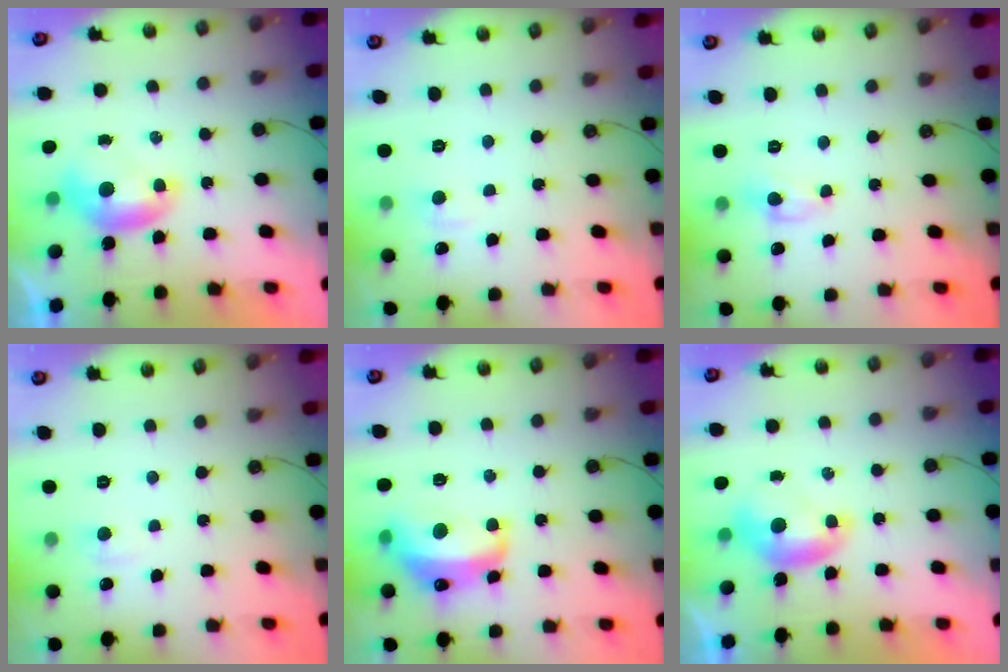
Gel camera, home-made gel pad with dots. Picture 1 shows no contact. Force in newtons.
{"total": 0.8, "press": 0.5, "slide": 0.6}
{"total": 1.5, "press": 1.5, "slide": 0.2}
{"total": 1.9, "press": 1.8, "slide": 0.4}
{"total": 10.2, "press": 10.2, "slide": 0.9}
{"total": 0.0}